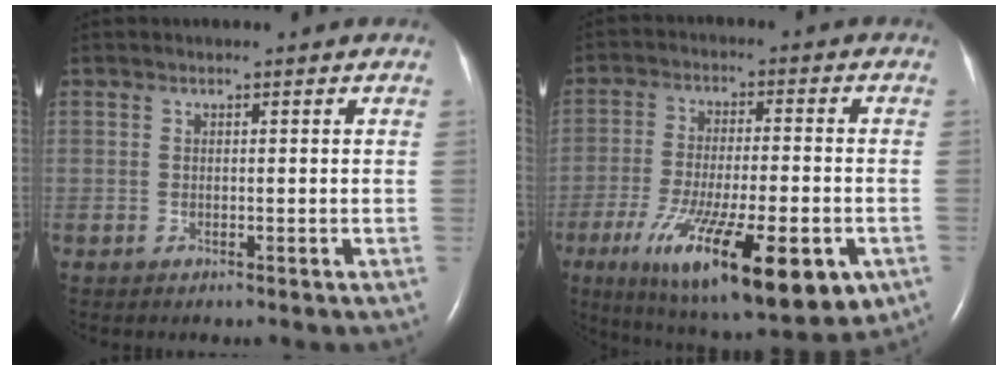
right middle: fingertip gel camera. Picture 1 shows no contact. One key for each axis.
{"total": 21.5, "fx": -9.8, "fy": 5.4, "fz": 18.3, "tx": -0.283, "ty": -0.042, "tz": -0.145}